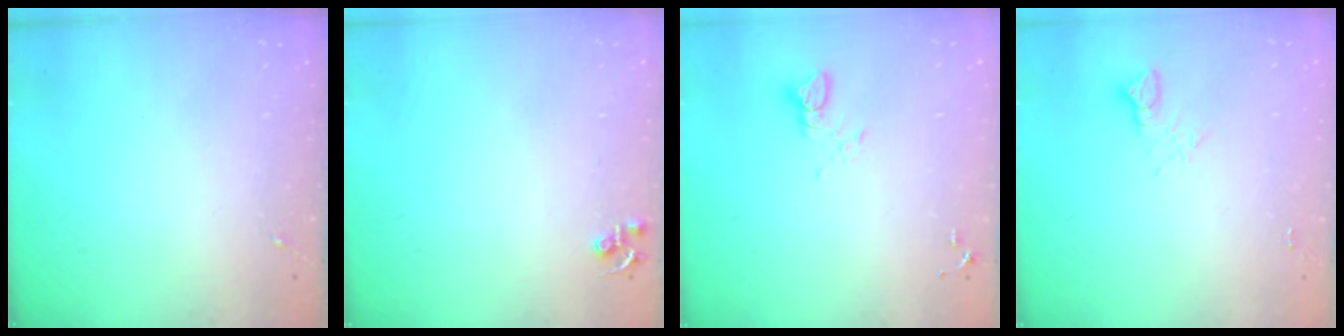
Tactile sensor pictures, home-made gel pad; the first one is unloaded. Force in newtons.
{"total": 4.5, "press": 4.4, "slide": 0.5}
{"total": 4.0, "press": 4.0, "slide": 0.1}
{"total": 2.7, "press": 2.7, "slide": 0.2}